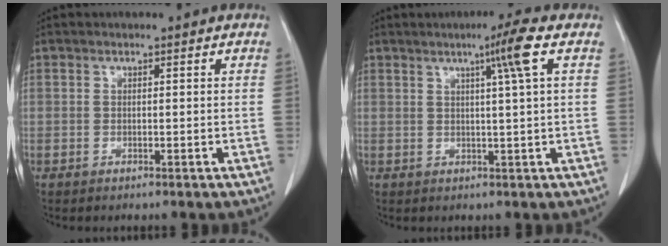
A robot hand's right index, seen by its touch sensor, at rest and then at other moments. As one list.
[{"total": 5.0, "force": [1.9, -1.3, 4.4], "torque": [-0.077, 0.002, 0.032]}]